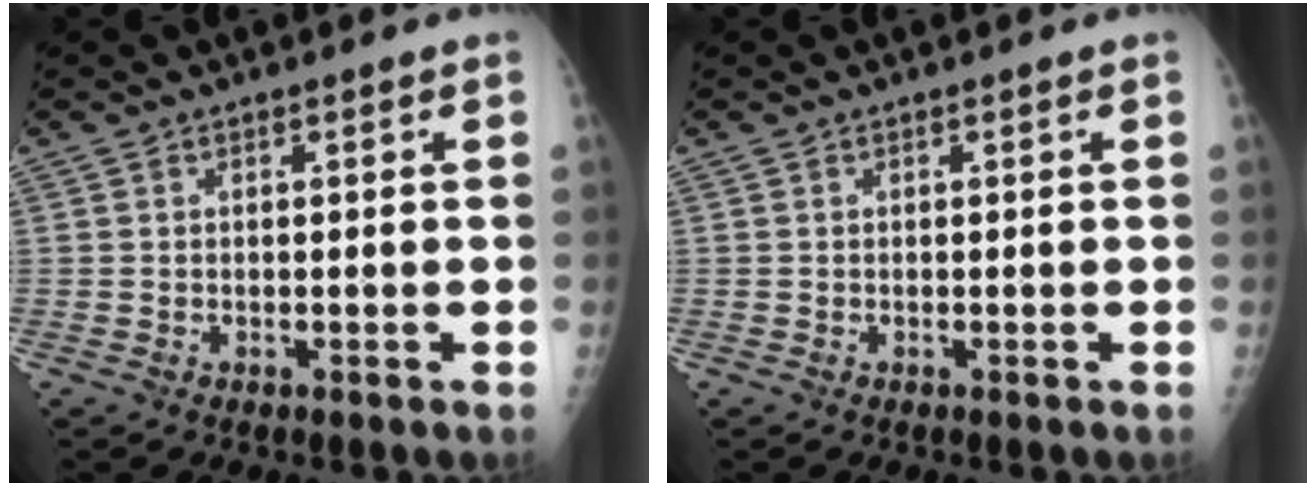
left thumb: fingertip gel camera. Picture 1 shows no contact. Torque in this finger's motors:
{"motor_torque": [-0.04, 0.04, -0.03, -0.03, 0.00]}